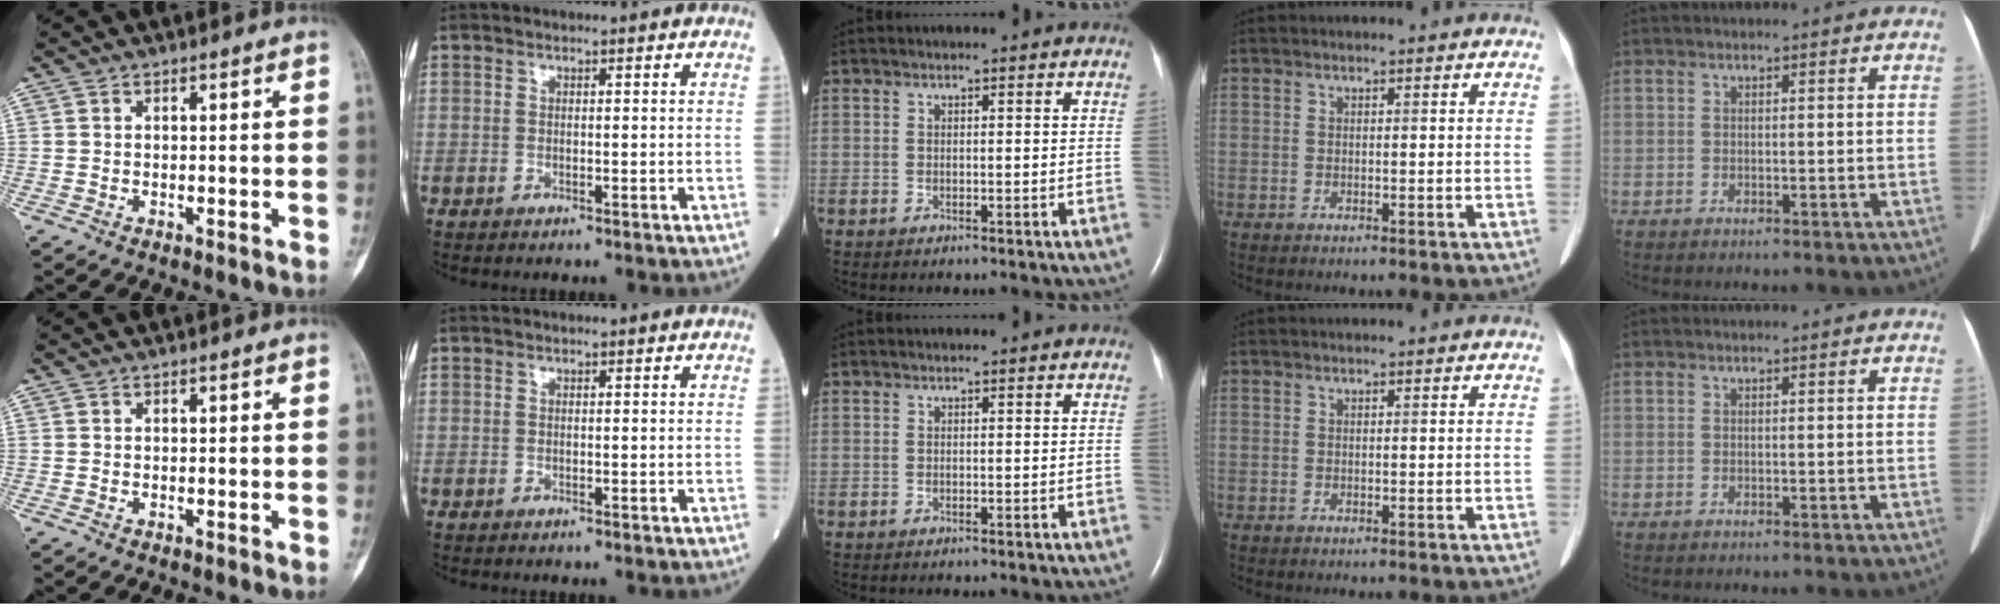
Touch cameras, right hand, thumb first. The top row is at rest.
{}